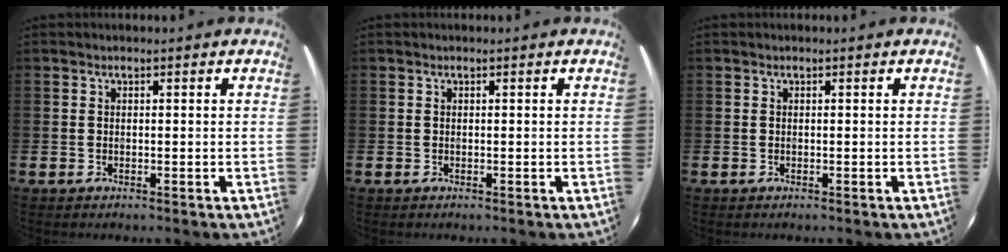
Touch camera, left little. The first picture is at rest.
{"total": 0.0}
{"total": 0.0}